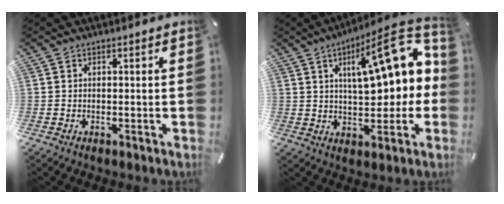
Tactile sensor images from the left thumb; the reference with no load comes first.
{"total": 19.4, "force": [6.2, 8.3, 16.3], "torque": [-0.219, -0.038, 0.095]}